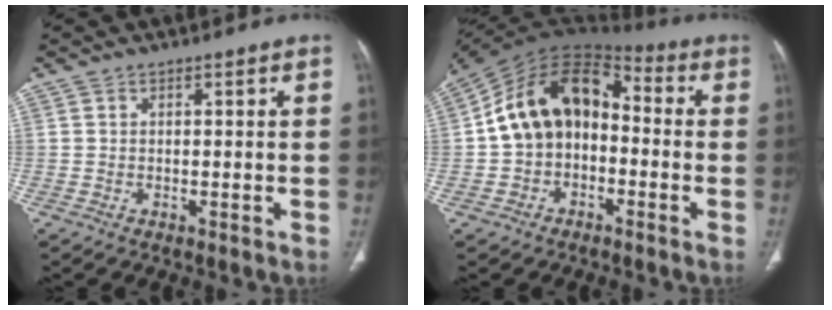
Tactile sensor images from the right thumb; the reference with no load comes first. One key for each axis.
{"total": 15.7, "fx": -1.0, "fy": 11.3, "fz": 10.9, "tx": -0.162, "ty": 0.051, "tz": -0.031}